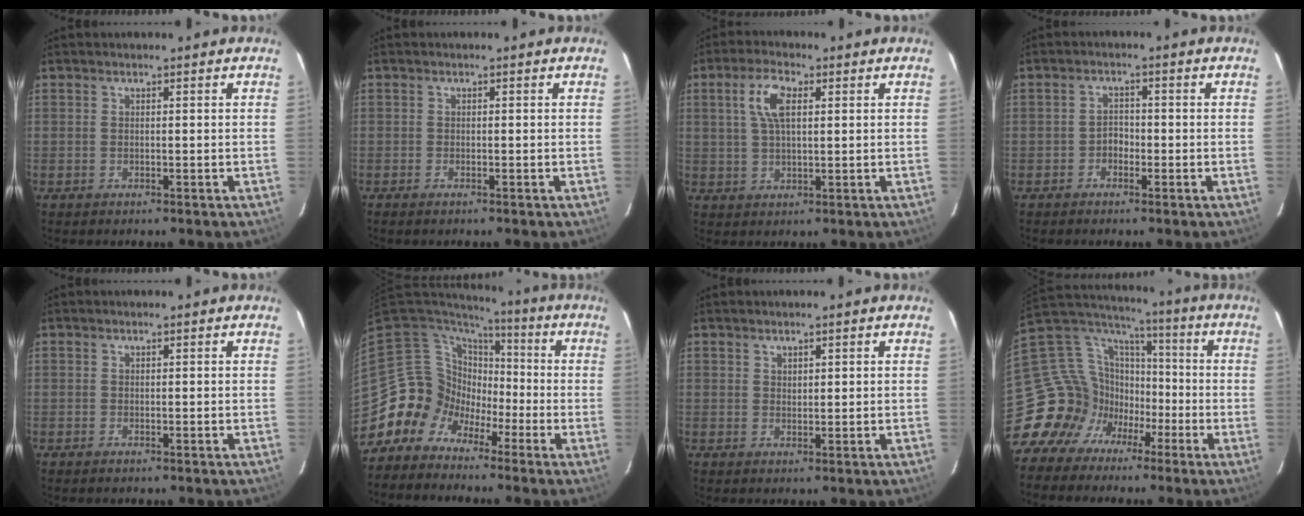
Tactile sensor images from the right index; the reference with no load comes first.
{"total": 0.9, "force": [-0.7, 0.3, 0.4], "torque": [-0.010, -0.002, -0.015]}
{"total": 6.4, "force": [2.0, 2.7, 5.4], "torque": [-0.107, 0.012, 0.039]}
{"total": 2.1, "force": [-1.2, 1.5, 0.6], "torque": [-0.011, 0.007, -0.022]}
{"total": 0.0}
{"total": 9.8, "force": [-4.7, 8.6, 0.4], "torque": [-0.022, 0.043, -0.104]}
{"total": 1.3, "force": [0.9, 0.8, 0.5], "torque": [-0.005, 0.003, 0.016]}
{"total": 17.7, "force": [-9.3, 13.9, 5.9], "torque": [-0.128, 0.055, -0.168]}